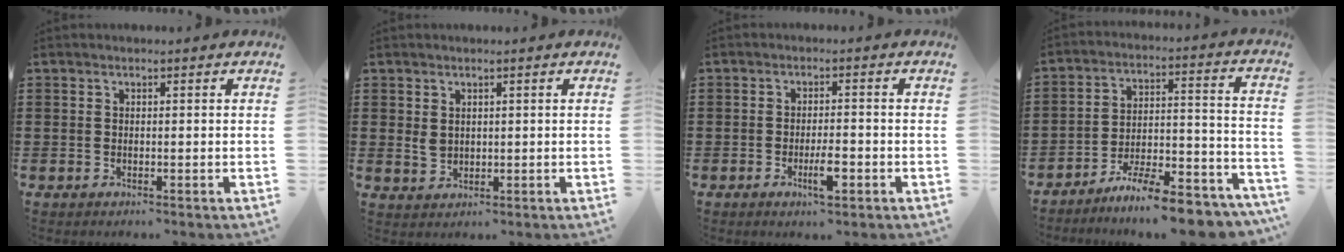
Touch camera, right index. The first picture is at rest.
{"total": 2.1, "force": [0.8, 1.5, 1.1], "torque": [-0.026, 0.005, 0.016]}
{"total": 4.5, "force": [-1.9, 1.2, 3.9], "torque": [-0.069, 0.002, -0.033]}
{"total": 10.0, "force": [-9.0, 0.6, 4.3], "torque": [-0.055, 0.025, -0.172]}